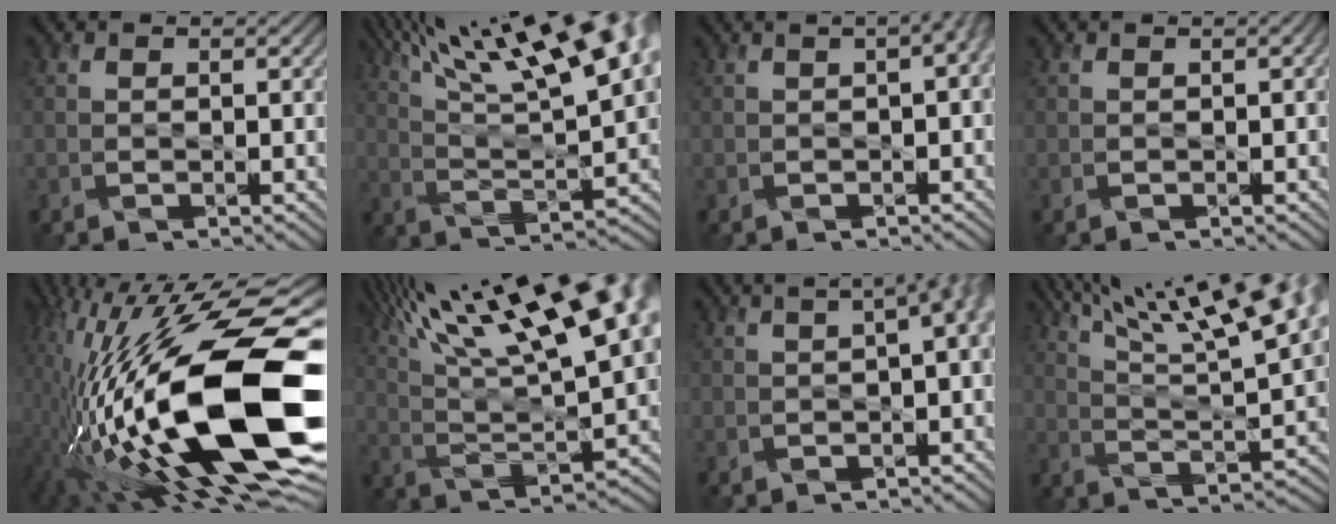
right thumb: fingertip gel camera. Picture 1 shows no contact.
{"total": 21.0, "force": [12.1, 6.6, 15.8], "torque": [-0.284, 0.051, 0.187]}
{"total": 6.0, "force": [0.8, 2.5, 5.4], "torque": [-0.053, 0.016, 0.000]}
{"total": 0.8, "force": [0.1, 0.2, 0.8], "torque": [-0.012, 0.003, 0.001]}
{"total": 22.6, "force": [-3.7, 8.5, 20.6], "torque": [-0.406, 0.014, -0.085]}
{"total": 24.0, "force": [13.5, 7.7, 18.3], "torque": [-0.314, 0.081, 0.211]}
{"total": 8.0, "force": [1.2, 3.1, 7.2], "torque": [-0.072, 0.032, 0.011]}
{"total": 18.6, "force": [11.4, 4.8, 13.9], "torque": [-0.238, 0.032, 0.171]}